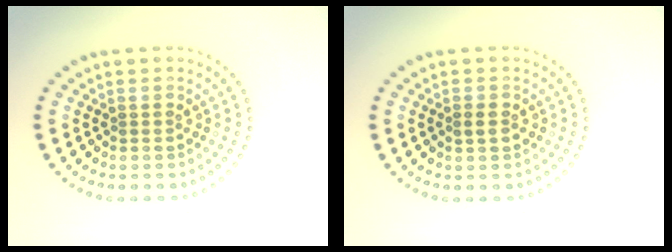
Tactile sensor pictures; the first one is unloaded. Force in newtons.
{"total": 1.2, "press": 1.2, "slide": 0.2}